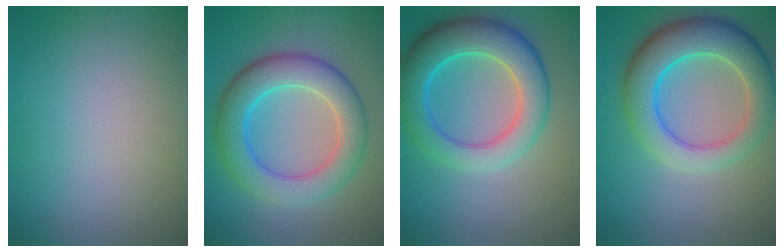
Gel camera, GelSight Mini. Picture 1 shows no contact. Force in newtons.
{"total": 7.6, "press": 7.6, "slide": 0.2}
{"total": 8.2, "press": 8.2, "slide": 0.6}
{"total": 8.3, "press": 8.3, "slide": 0.4}